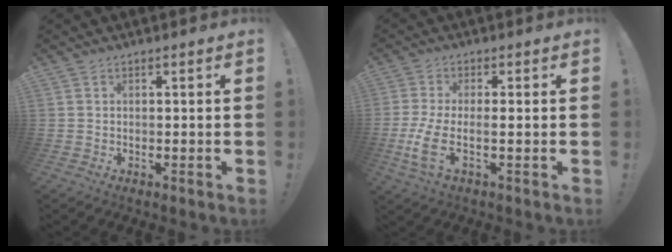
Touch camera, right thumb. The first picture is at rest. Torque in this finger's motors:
{"motor_torque": [0.06, 0.32, 0.46, -0.45, 0.14]}